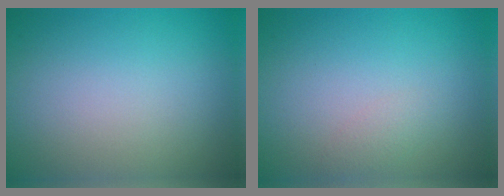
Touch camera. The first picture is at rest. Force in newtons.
{"total": 1.0, "press": 1.0, "slide": 0.0}